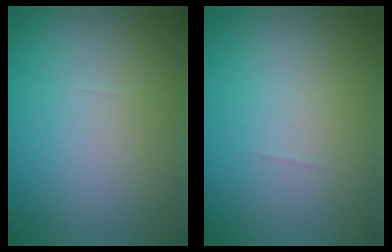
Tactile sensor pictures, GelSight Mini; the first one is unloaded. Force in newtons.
{"total": 0.0}